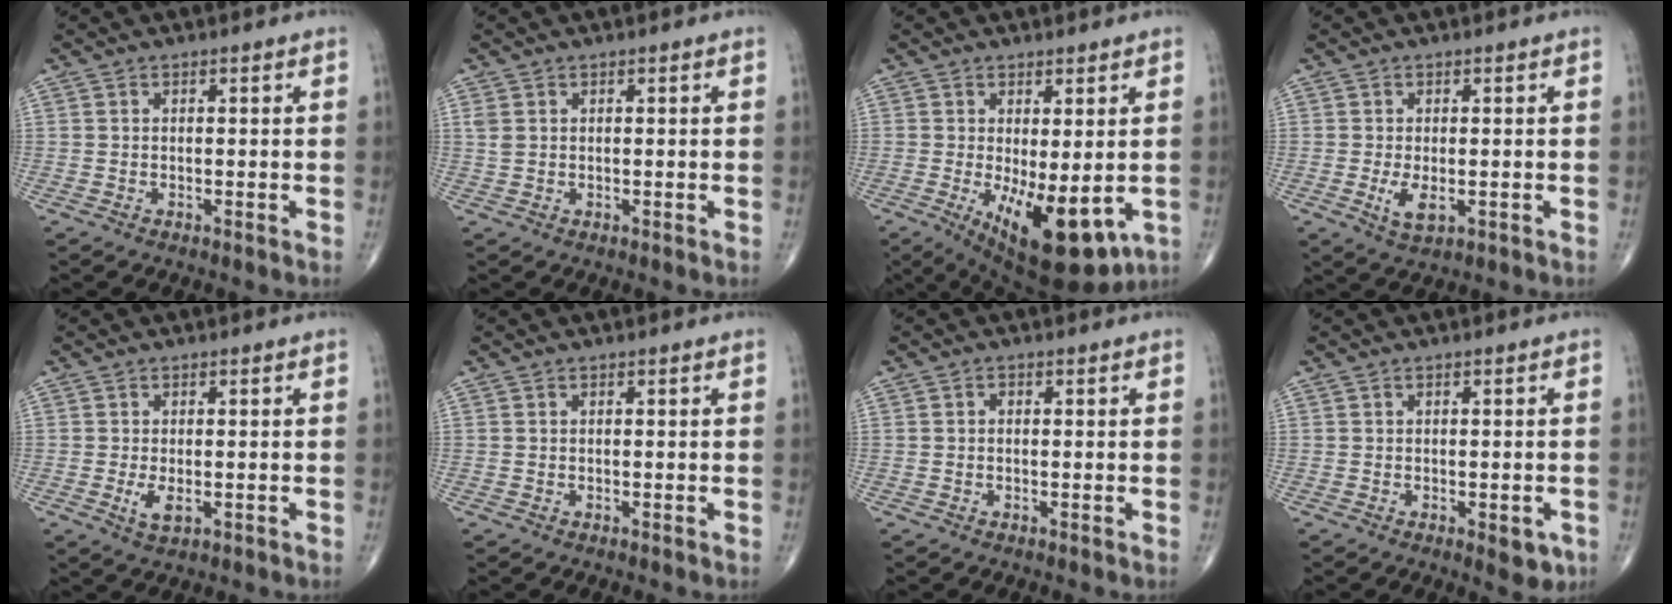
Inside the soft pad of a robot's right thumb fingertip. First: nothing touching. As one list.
[{"total": 1.6, "force": [0.5, 1.1, 0.9], "torque": [-0.025, 0.004, 0.016]}, {"total": 13.7, "force": [-3.4, 5.5, 12.1], "torque": [-0.175, -0.026, -0.032]}, {"total": 3.8, "force": [-0.9, 1.8, 3.2], "torque": [-0.060, -0.009, -0.012]}, {"total": 3.1, "force": [-0.8, 1.5, 2.6], "torque": [-0.051, -0.007, -0.012]}, {"total": 0.0}, {"total": 0.6, "force": [0.0, 0.5, 0.4], "torque": [-0.002, 0.003, -0.001]}, {"total": 3.8, "force": [-1.4, 1.8, 3.1], "torque": [-0.018, -0.001, -0.012]}]